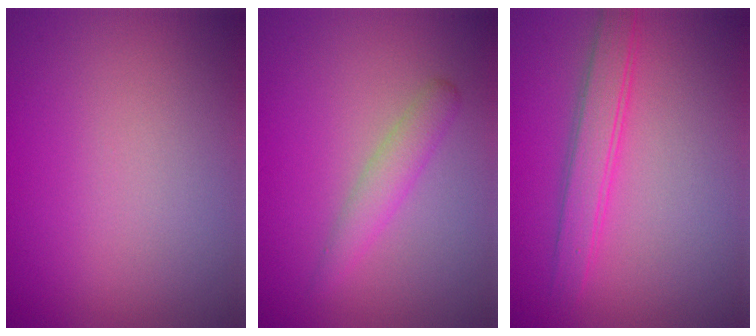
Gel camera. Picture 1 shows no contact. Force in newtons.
{"total": 2.0, "press": 2.0, "slide": 0.0}
{"total": 3.0, "press": 2.9, "slide": 0.2}